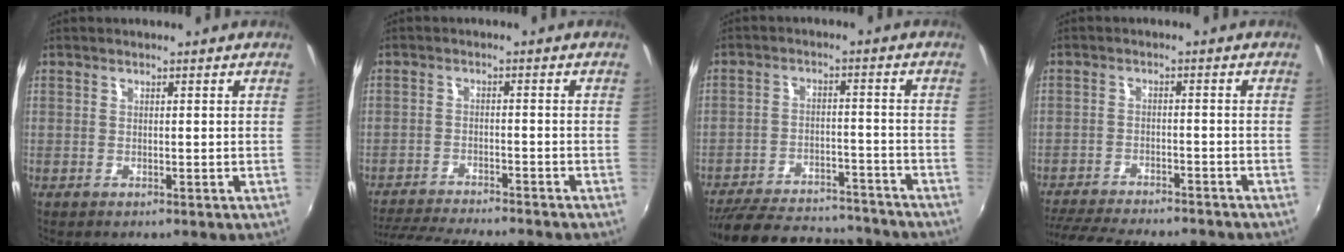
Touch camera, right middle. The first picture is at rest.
{"total": 12.9, "force": [-11.7, 1.1, 5.3], "torque": [-0.119, -0.019, -0.186]}
{"total": 21.7, "force": [-18.9, 6.5, 8.3], "torque": [-0.175, 0.003, -0.256]}
{"total": 16.2, "force": [-14.2, 3.3, 7.0], "torque": [-0.149, -0.024, -0.212]}